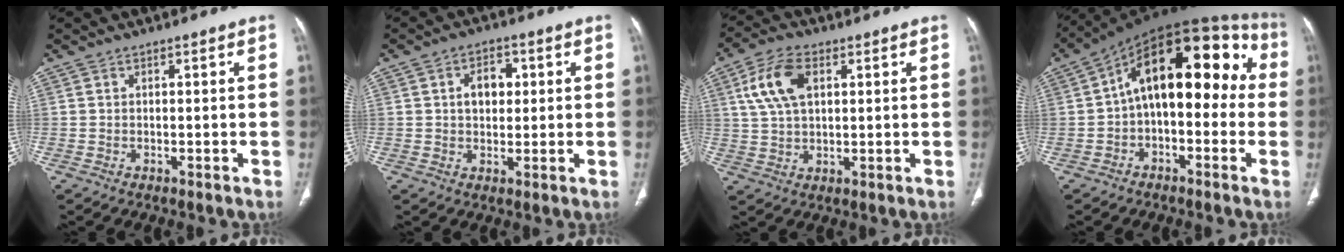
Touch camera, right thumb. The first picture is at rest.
{"total": 5.5, "force": [1.2, 3.8, 3.9], "torque": [-0.042, 0.006, 0.017]}
{"total": 9.4, "force": [3.1, 5.3, 7.1], "torque": [-0.140, 0.007, 0.061]}
{"total": 19.7, "force": [1.0, 10.6, 16.6], "torque": [-0.198, 0.060, -0.001]}